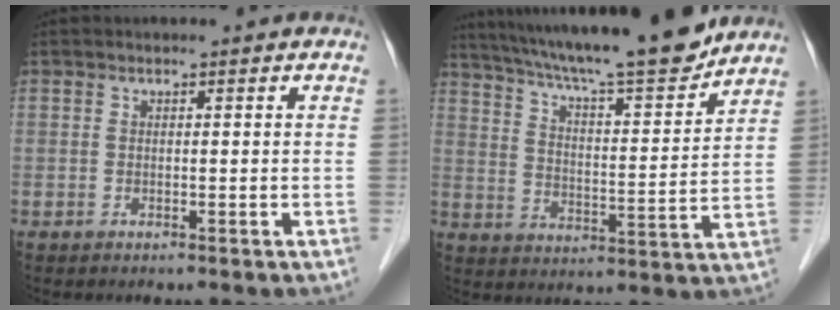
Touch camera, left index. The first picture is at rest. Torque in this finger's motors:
{"motor_torque": [0.19, -0.34, 0.32, 0.10]}